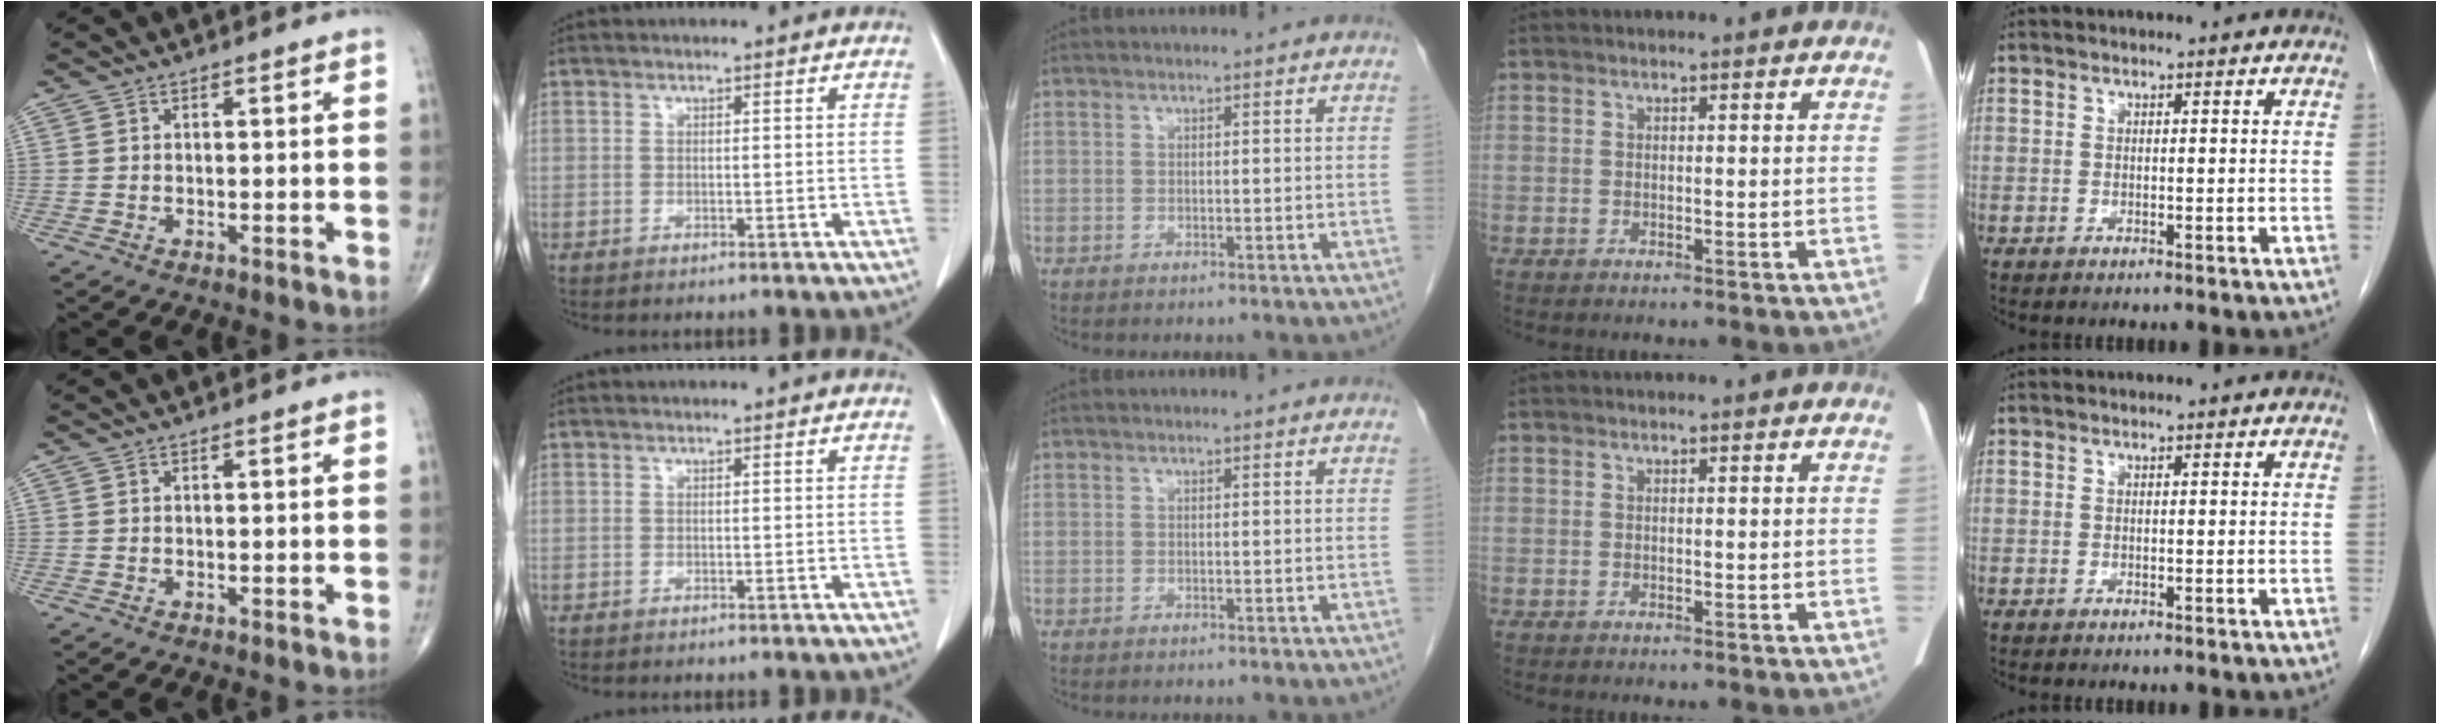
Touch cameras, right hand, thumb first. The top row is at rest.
{}